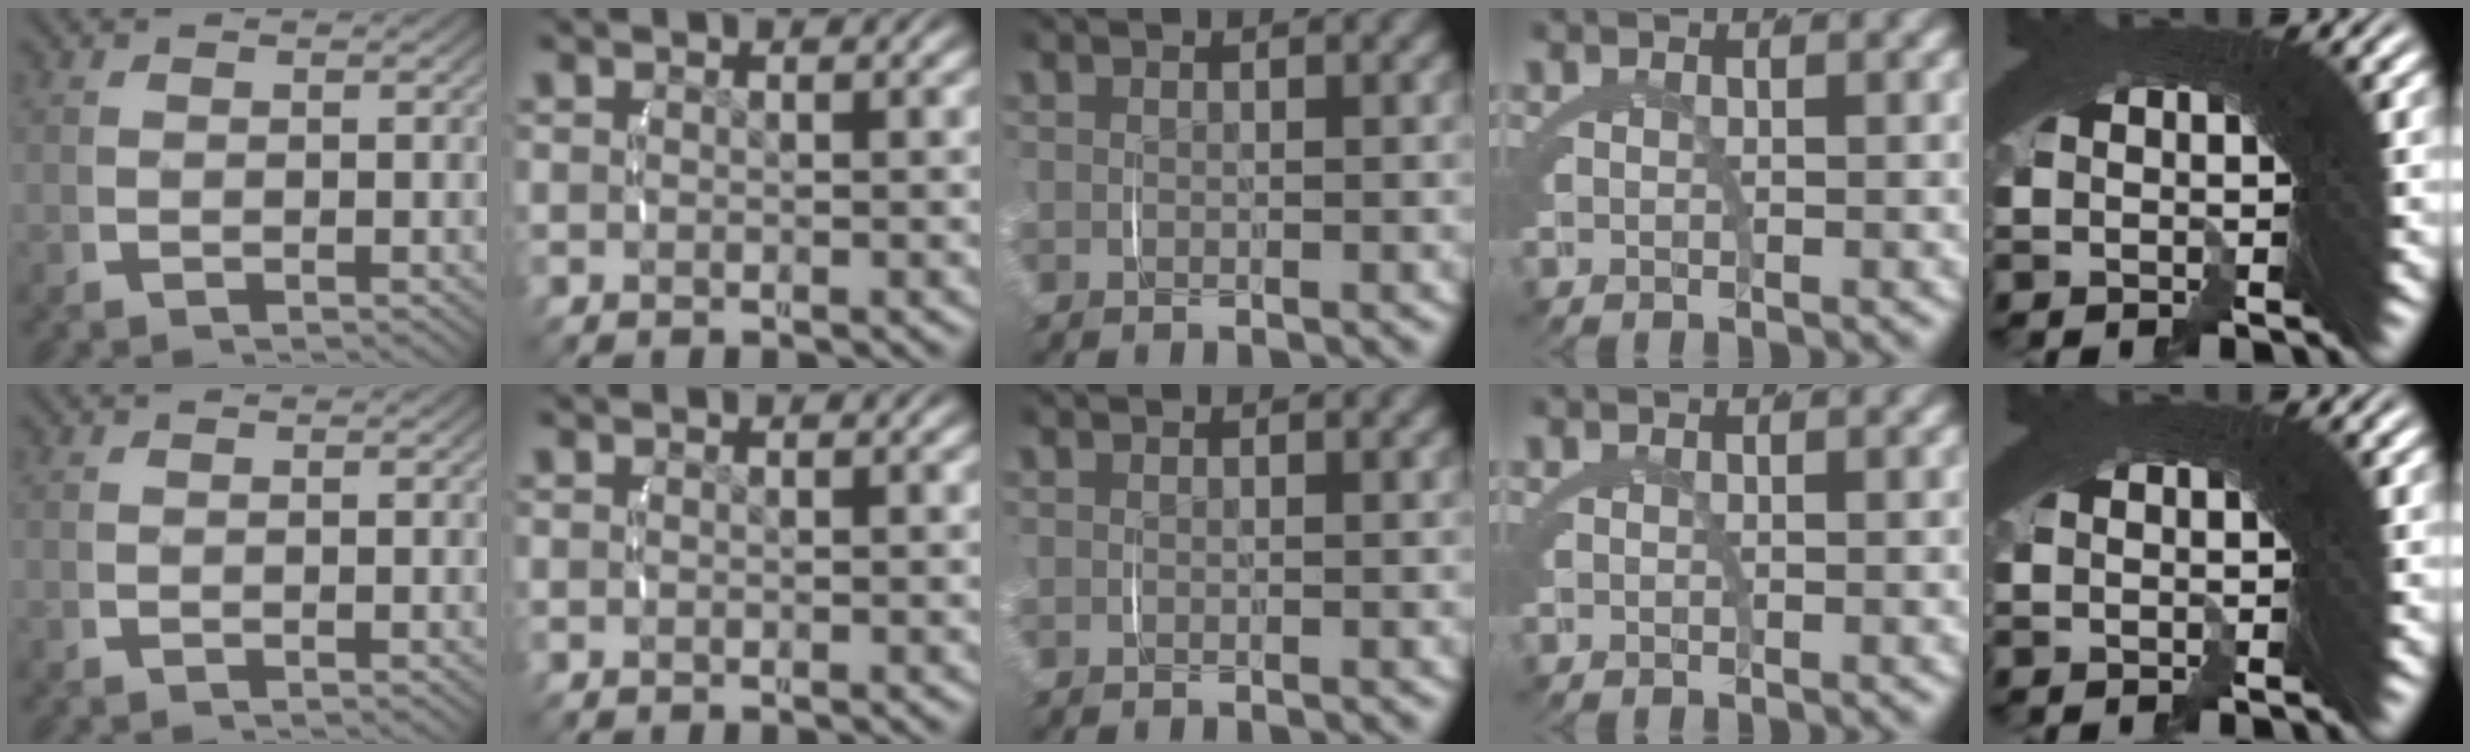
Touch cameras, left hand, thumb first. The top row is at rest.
{}